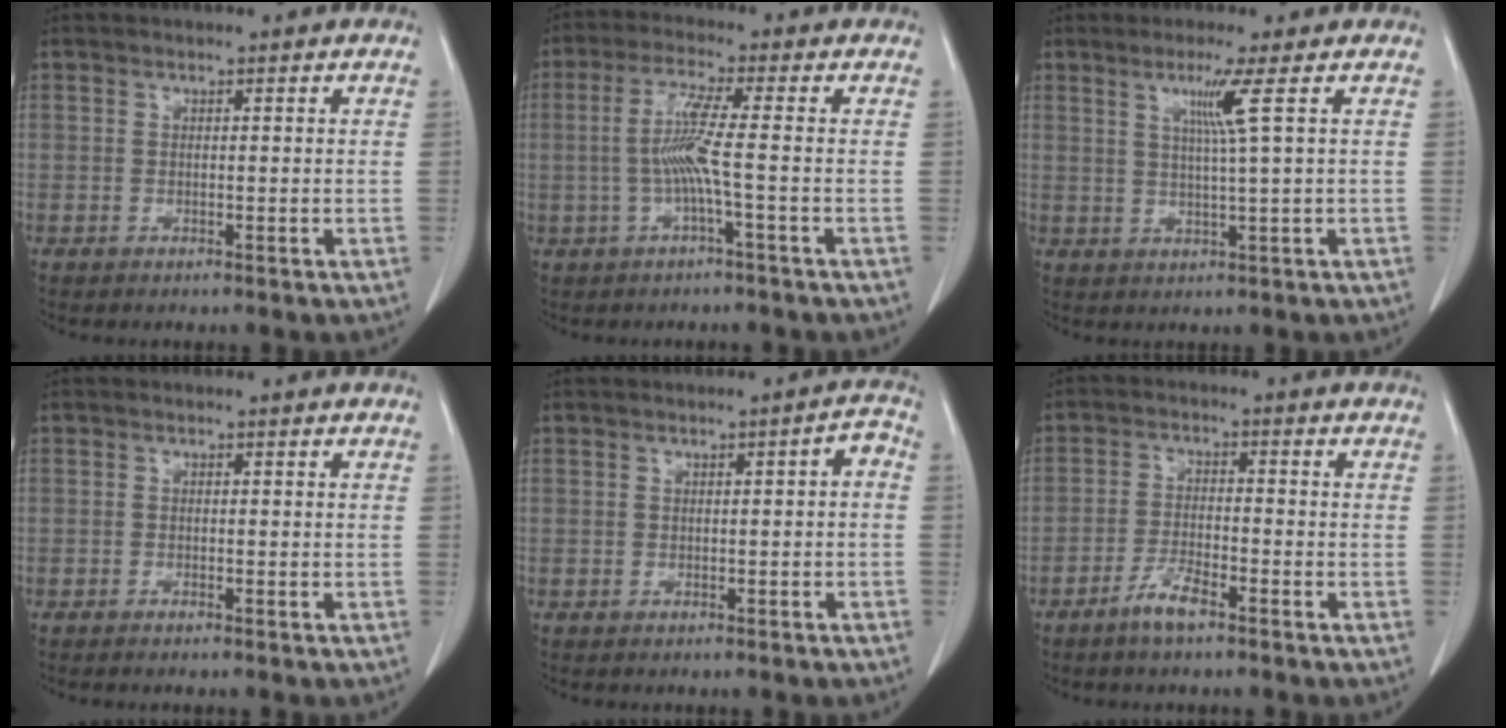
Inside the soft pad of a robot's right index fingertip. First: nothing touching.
{"total": 5.9, "force": [-0.7, -0.5, 5.8], "torque": [-0.123, 0.010, -0.013]}
{"total": 4.5, "force": [1.7, -1.6, 3.8], "torque": [-0.077, -0.008, 0.036]}
{"total": 0.7, "force": [-0.6, 0.0, 0.4], "torque": [-0.008, 0.000, -0.009]}
{"total": 1.9, "force": [-0.2, 0.4, 1.9], "torque": [-0.019, 0.006, -0.005]}
{"total": 4.2, "force": [-3.0, 0.6, 2.9], "torque": [-0.061, -0.003, -0.059]}